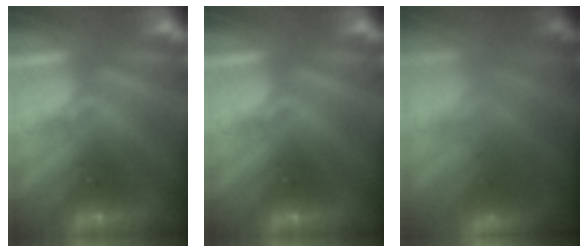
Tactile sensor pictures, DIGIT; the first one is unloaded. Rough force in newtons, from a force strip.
{"total": 0.0}
{"total": 3.8}